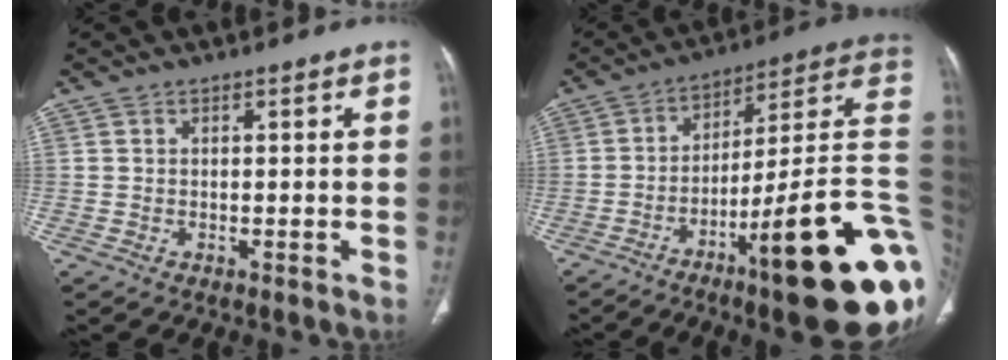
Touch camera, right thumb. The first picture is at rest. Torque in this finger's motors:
{"motor_torque": [3.70, 1.31, 1.36, -1.41, 0.56]}